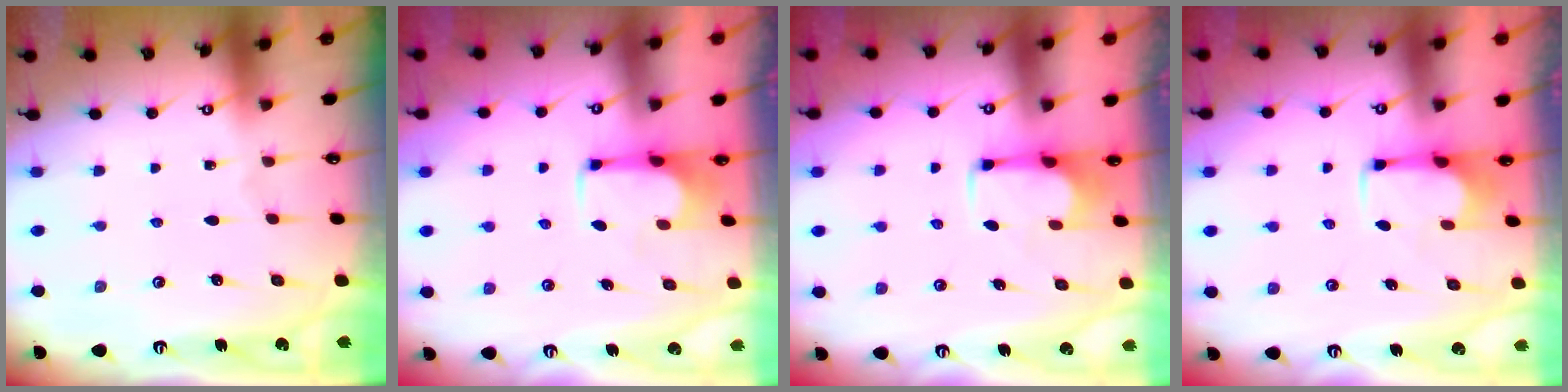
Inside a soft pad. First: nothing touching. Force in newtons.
{"total": 3.7, "press": 3.6, "slide": 0.7}
{"total": 2.7, "press": 2.6, "slide": 1.0}
{"total": 2.7, "press": 2.6, "slide": 1.0}